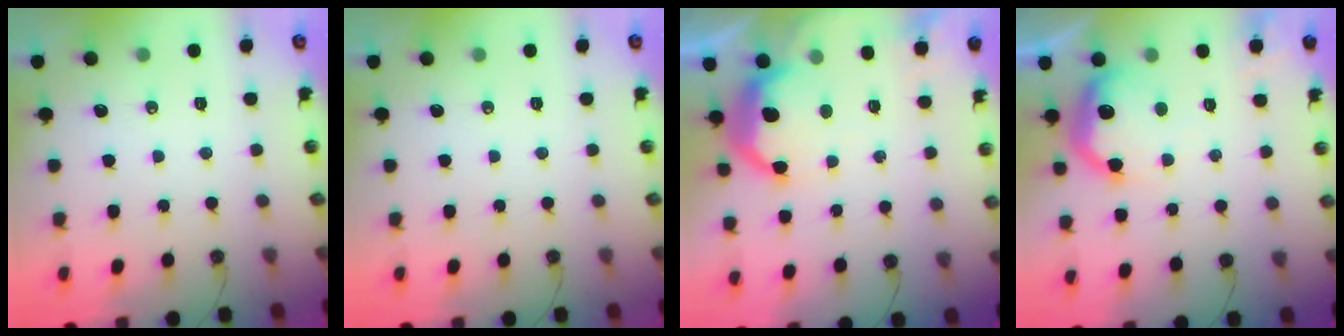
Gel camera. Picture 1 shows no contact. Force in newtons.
{"total": 0.0}
{"total": 10.4, "press": 10.4, "slide": 0.4}
{"total": 13.8, "press": 13.7, "slide": 0.8}